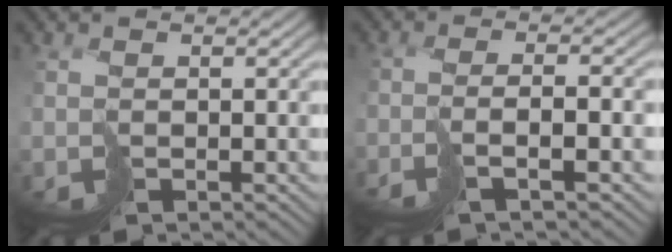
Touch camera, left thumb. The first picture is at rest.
{"total": 2.8, "force": [-1.6, -0.7, 2.2], "torque": [-0.018, 0.010, -0.036]}